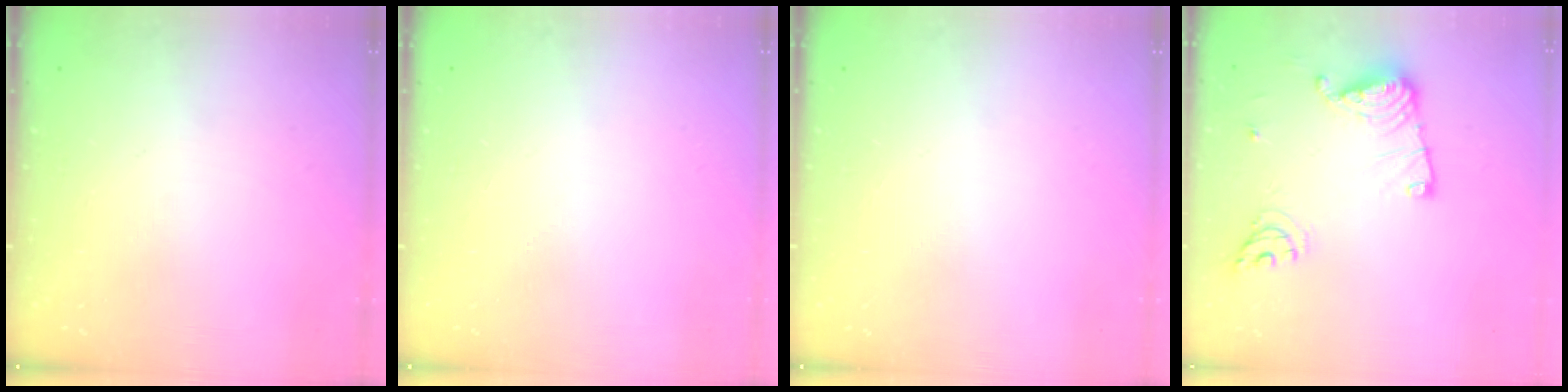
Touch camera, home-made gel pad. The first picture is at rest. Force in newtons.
{"total": 0.0}
{"total": 0.0}
{"total": 13.5, "press": 13.4, "slide": 1.2}